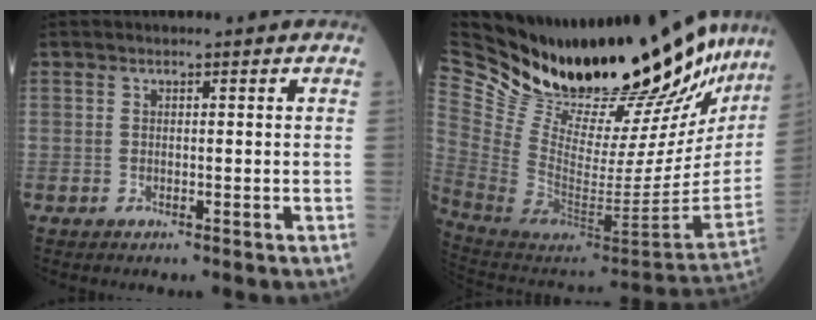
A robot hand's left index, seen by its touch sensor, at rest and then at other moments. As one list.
[{"total": 37.3, "force": [31.6, 9.1, 17.6], "torque": [-0.306, -0.097, 0.463]}]